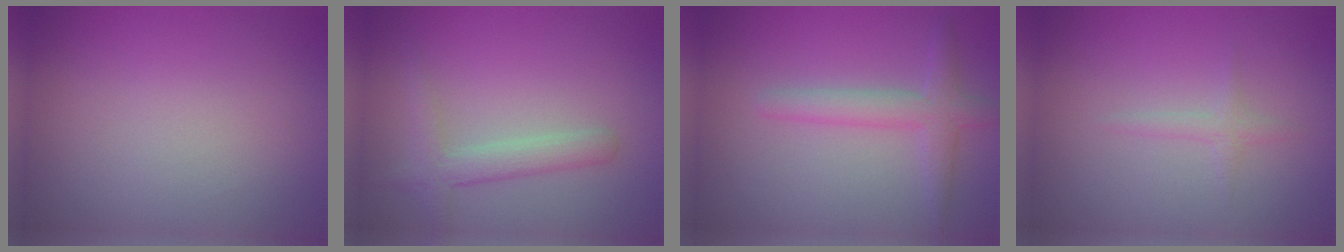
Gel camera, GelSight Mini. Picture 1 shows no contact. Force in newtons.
{"total": 2.6, "press": 2.6, "slide": 0.2}
{"total": 2.8, "press": 2.8, "slide": 0.2}
{"total": 1.0, "press": 1.0, "slide": 0.1}